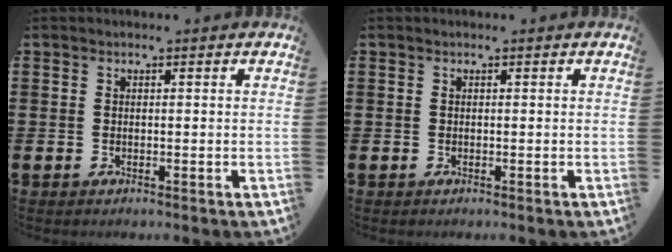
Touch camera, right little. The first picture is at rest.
{"total": 0.0}